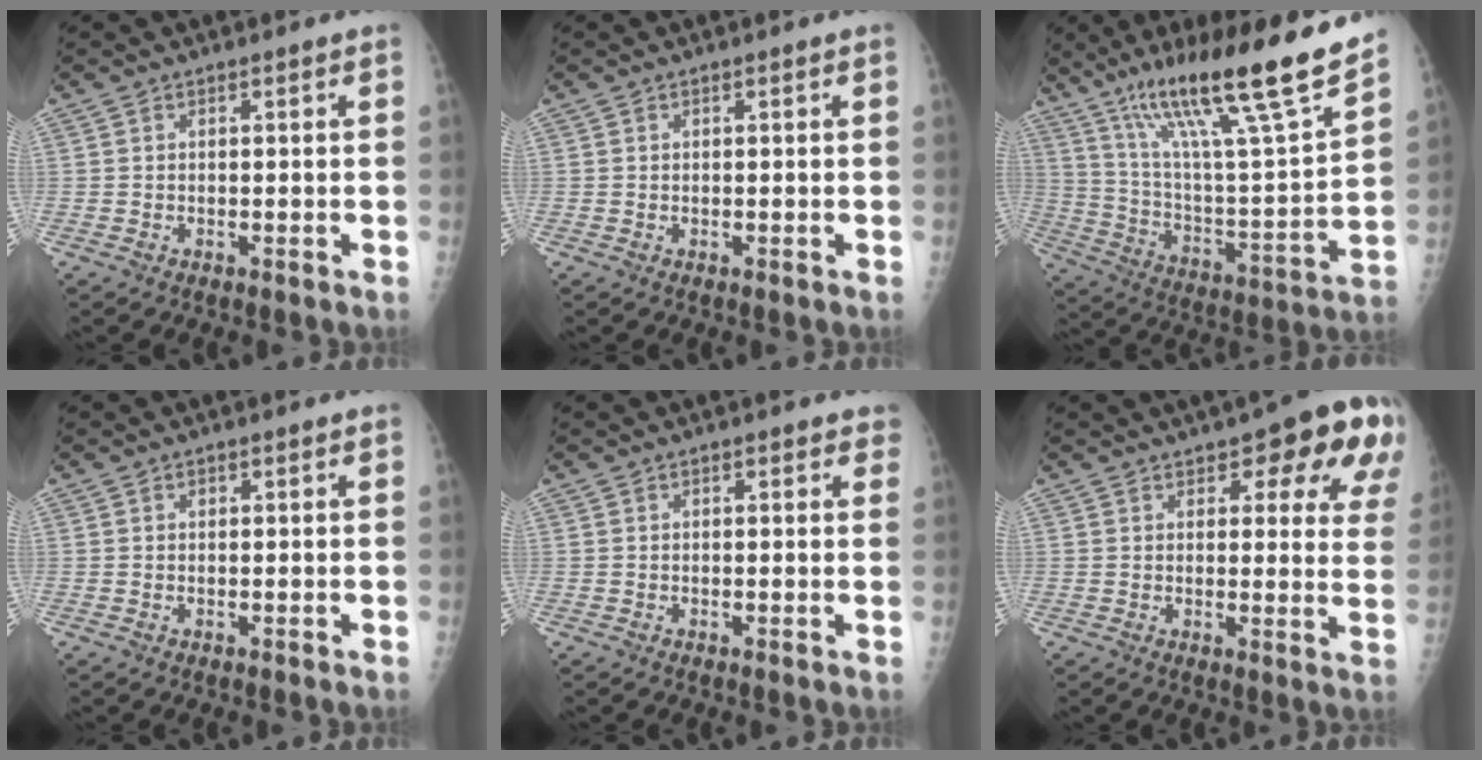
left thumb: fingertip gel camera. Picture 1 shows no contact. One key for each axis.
{"total": 0.0}
{"total": 25.3, "fx": 17.4, "fy": 2.0, "fz": 18.2, "tx": -0.280, "ty": -0.061, "tz": 0.300}
{"total": 0.6, "fx": 0.3, "fy": 0.5, "fz": 0.3, "tx": 0.000, "ty": 0.000, "tz": 0.004}
{"total": 1.9, "fx": 1.1, "fy": 1.1, "fz": 1.1, "tx": 0.004, "ty": -0.001, "tz": 0.008}
{"total": 15.4, "fx": 8.2, "fy": 5.9, "fz": 11.6, "tx": -0.095, "ty": -0.030, "tz": 0.088}